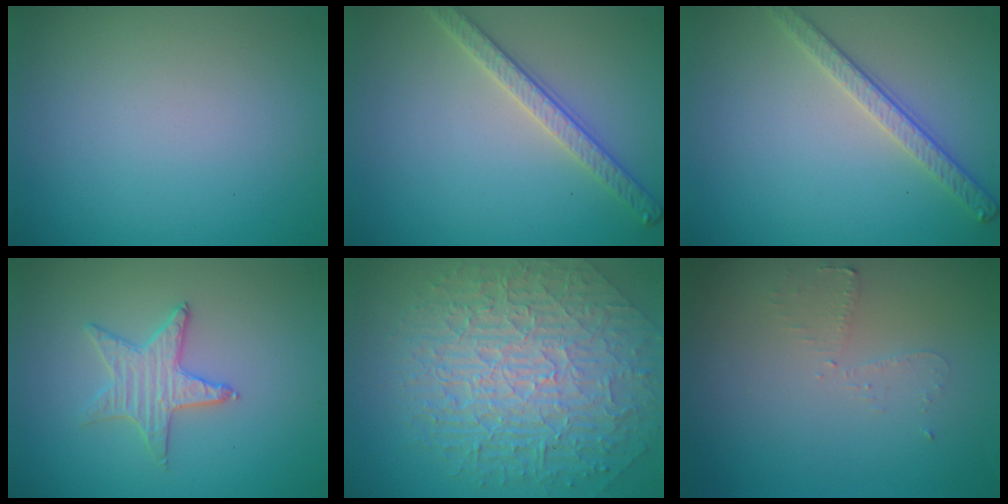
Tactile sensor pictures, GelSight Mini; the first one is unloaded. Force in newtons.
{"total": 2.8, "press": 2.8, "slide": 0.7}
{"total": 2.8, "press": 2.6, "slide": 1.0}
{"total": 1.9, "press": 1.9, "slide": 0.2}
{"total": 10.0, "press": 6.6, "slide": 7.5}
{"total": 1.6, "press": 1.5, "slide": 0.2}